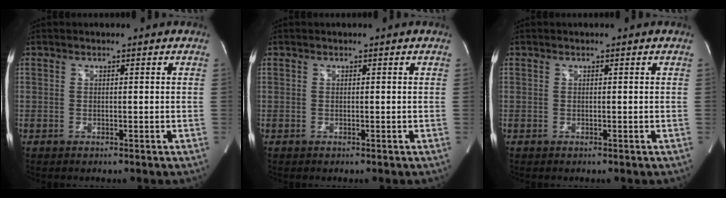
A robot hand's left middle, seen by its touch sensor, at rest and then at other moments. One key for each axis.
{"total": 0.0}
{"total": 0.0}